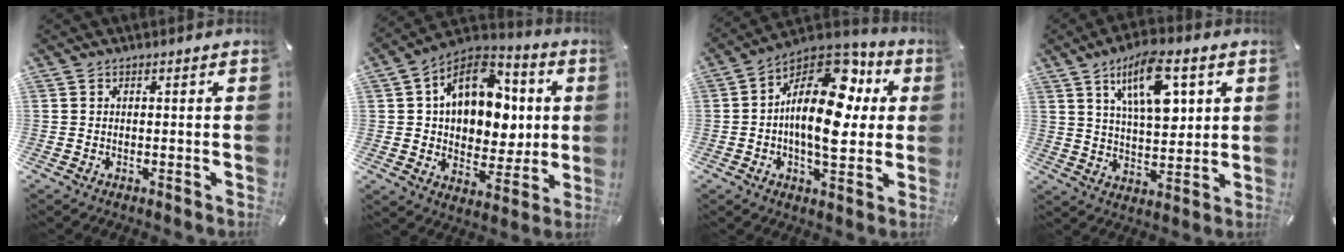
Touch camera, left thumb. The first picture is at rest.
{"total": 15.8, "force": [4.6, 12.2, 8.9], "torque": [-0.127, -0.019, 0.089]}
{"total": 19.7, "force": [3.4, 11.0, 16.0], "torque": [-0.268, -0.027, 0.055]}
{"total": 14.4, "force": [6.6, 6.8, 10.9], "torque": [-0.172, -0.013, 0.111]}